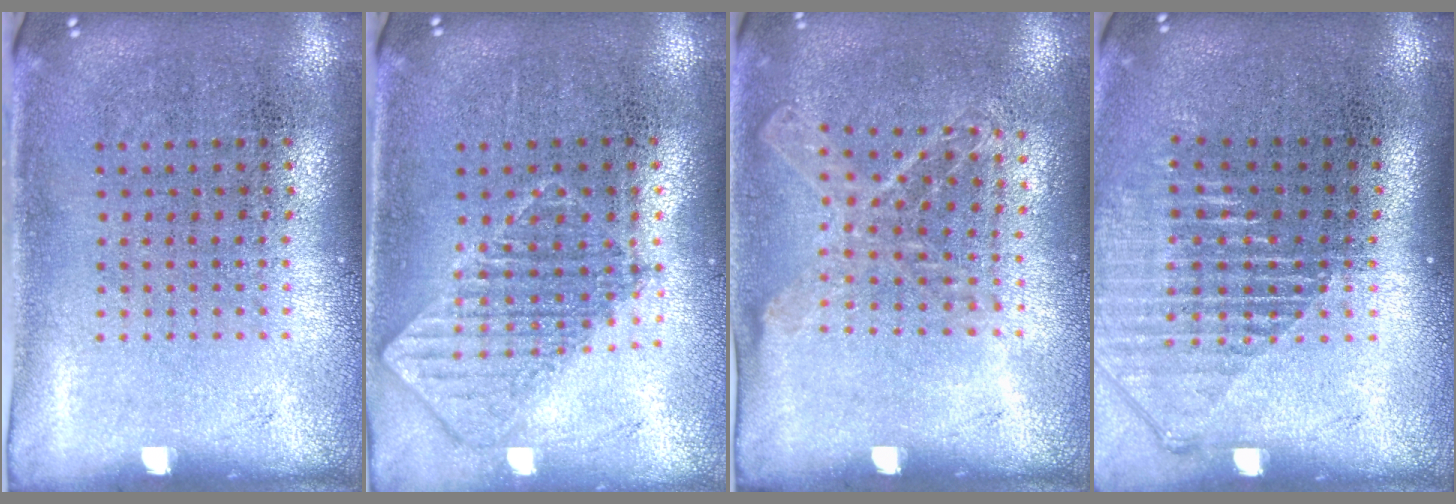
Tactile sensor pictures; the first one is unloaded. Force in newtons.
{"total": 0.9, "press": 0.9, "slide": 0.1}
{"total": 1.1, "press": 1.0, "slide": 0.3}
{"total": 1.4, "press": 1.3, "slide": 0.6}